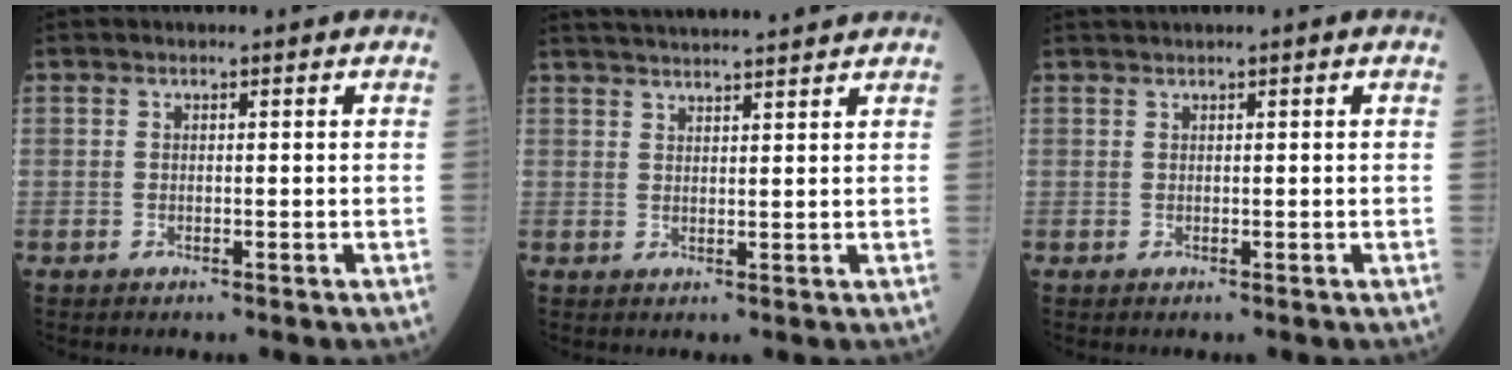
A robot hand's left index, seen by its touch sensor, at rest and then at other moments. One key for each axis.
{"total": 11.7, "fx": 11.0, "fy": 0.0, "fz": 4.0, "tx": -0.070, "ty": 0.023, "tz": 0.157}
{"total": 1.0, "fx": 0.8, "fy": -0.3, "fz": 0.4, "tx": -0.016, "ty": 0.009, "tz": 0.023}